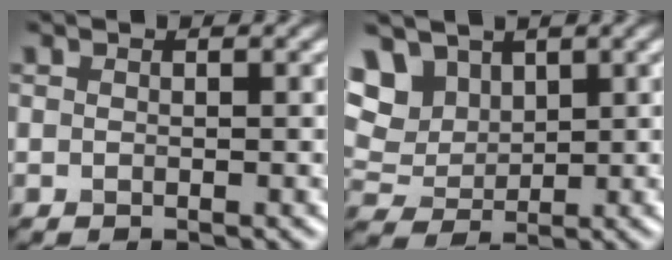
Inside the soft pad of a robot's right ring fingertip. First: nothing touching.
{"total": 9.0, "force": [4.4, 6.4, 4.4], "torque": [-0.110, 0.018, 0.074]}